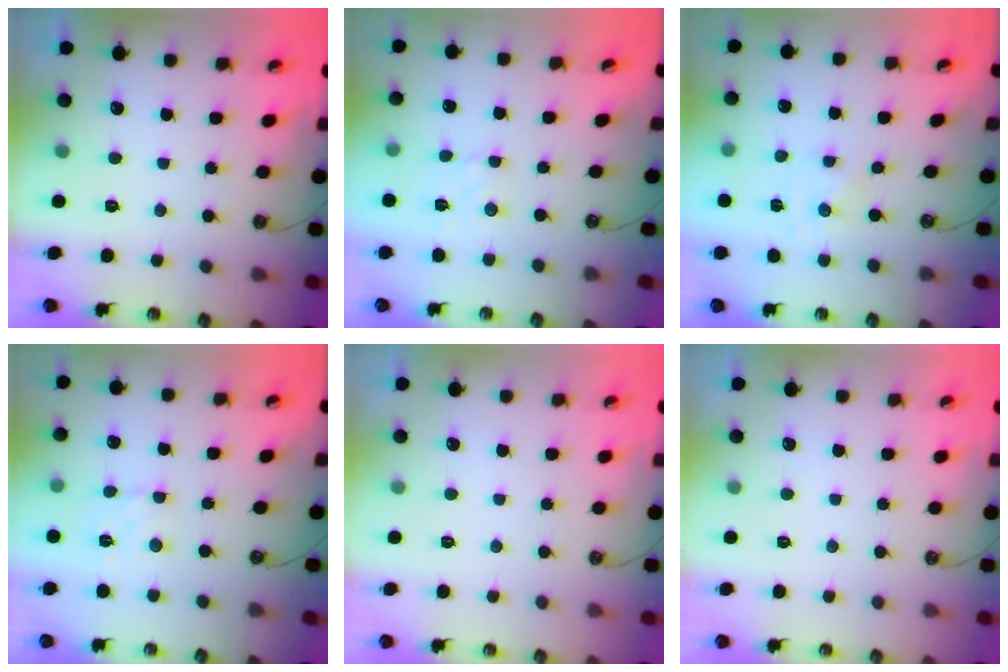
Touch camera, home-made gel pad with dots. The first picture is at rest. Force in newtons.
{"total": 2.4, "press": 2.4, "slide": 0.6}
{"total": 0.0}
{"total": 2.9, "press": 2.8, "slide": 0.5}
{"total": 0.0}
{"total": 0.0}